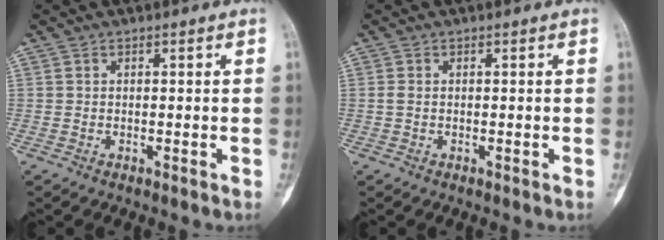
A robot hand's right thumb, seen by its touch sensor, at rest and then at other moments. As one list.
[{"total": 0.7, "force": [-0.1, 0.4, 0.5], "torque": [-0.015, -0.001, -0.003]}]